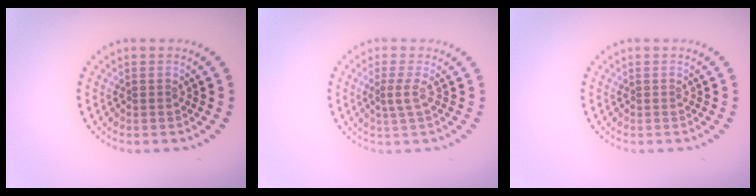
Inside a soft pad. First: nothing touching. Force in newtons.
{"total": 1.4, "press": 1.0, "slide": 1.1}
{"total": 0.0}